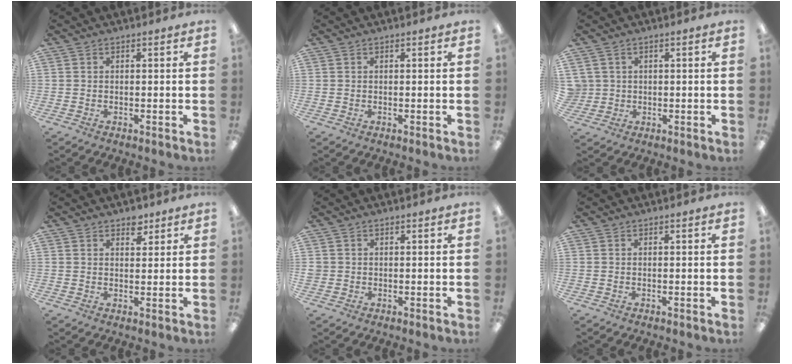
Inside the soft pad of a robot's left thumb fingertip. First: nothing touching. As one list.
[{"total": 0.0}, {"total": 2.6, "force": [0.7, 2.5, 0.0], "torque": [-0.009, 0.003, 0.013]}, {"total": 3.7, "force": [2.8, 2.0, 1.5], "torque": [-0.002, -0.017, 0.044]}, {"total": 1.1, "force": [0.0, 1.1, 0.2], "torque": [-0.005, 0.003, 0.000]}, {"total": 0.0}]